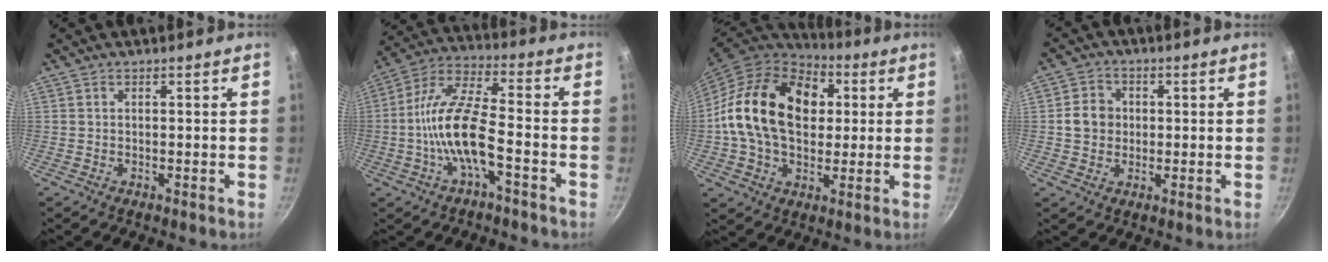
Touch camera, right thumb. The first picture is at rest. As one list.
[{"total": 13.5, "force": [-4.1, 4.8, 11.9], "torque": [-0.233, 0.043, -0.091]}, {"total": 22.5, "force": [3.2, 15.9, 15.5], "torque": [-0.243, 0.022, 0.045]}, {"total": 5.6, "force": [0.1, 5.0, 2.5], "torque": [-0.020, 0.009, -0.007]}]